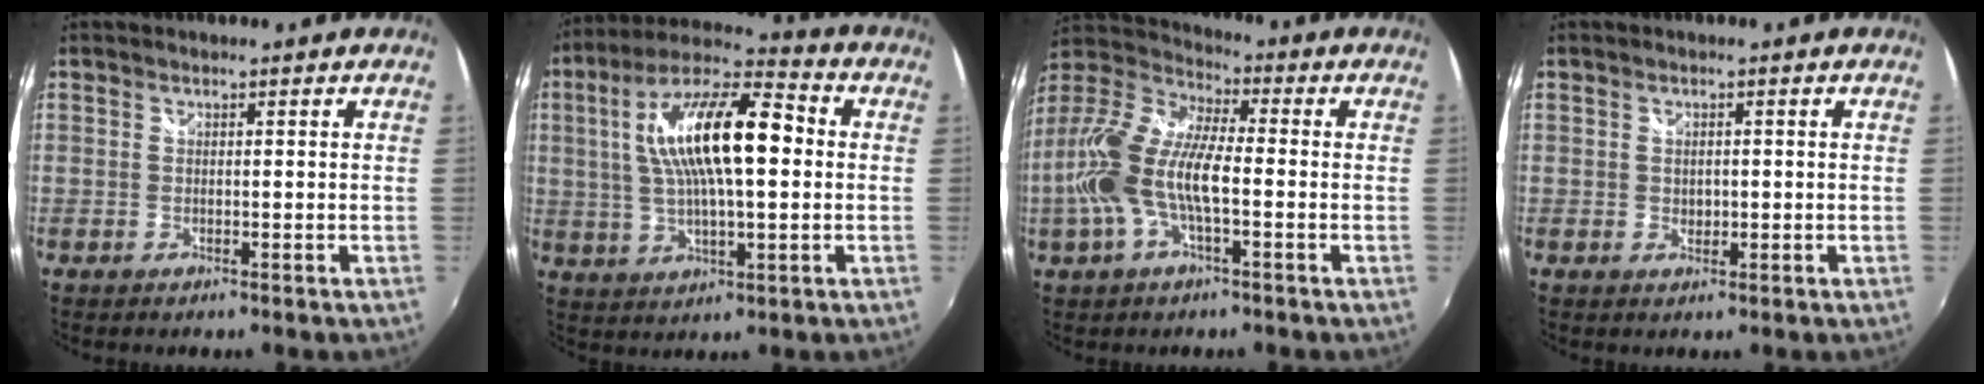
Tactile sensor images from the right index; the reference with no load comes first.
{"total": 18.8, "force": [2.5, 6.2, 17.5], "torque": [-0.321, 0.023, 0.035]}
{"total": 15.7, "force": [-2.9, 5.8, 14.4], "torque": [-0.292, 0.001, -0.062]}
{"total": 1.7, "force": [0.0, 1.3, 1.0], "torque": [-0.016, 0.000, 0.000]}